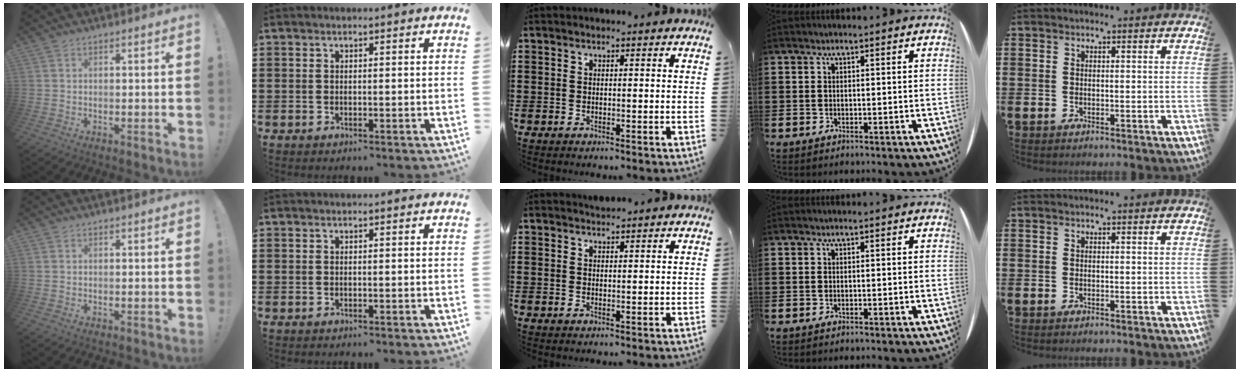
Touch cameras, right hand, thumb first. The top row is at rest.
{"middle": {"total": 1.0, "force": [1.0, 0.1, -0.1], "torque": [-0.001, -0.001, 0.020]}}